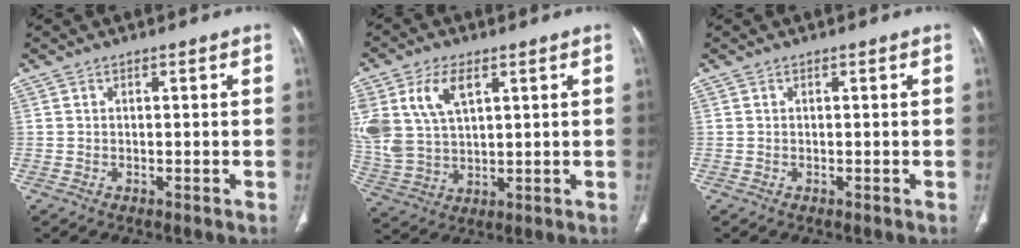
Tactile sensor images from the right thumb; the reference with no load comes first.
{"total": 13.2, "force": [5.2, 7.6, 9.4], "torque": [-0.204, -0.009, 0.116]}
{"total": 0.0}